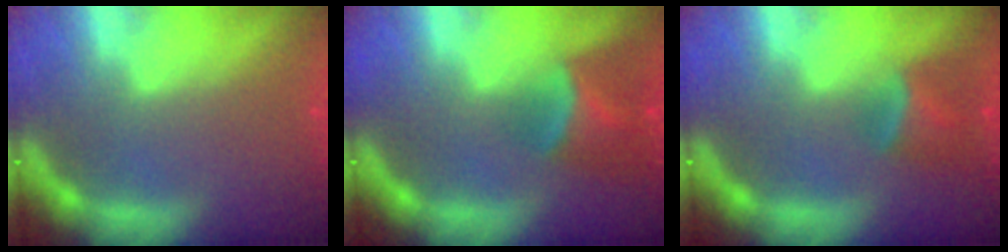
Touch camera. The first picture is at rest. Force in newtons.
{"total": 5.0}
{"total": 3.4}